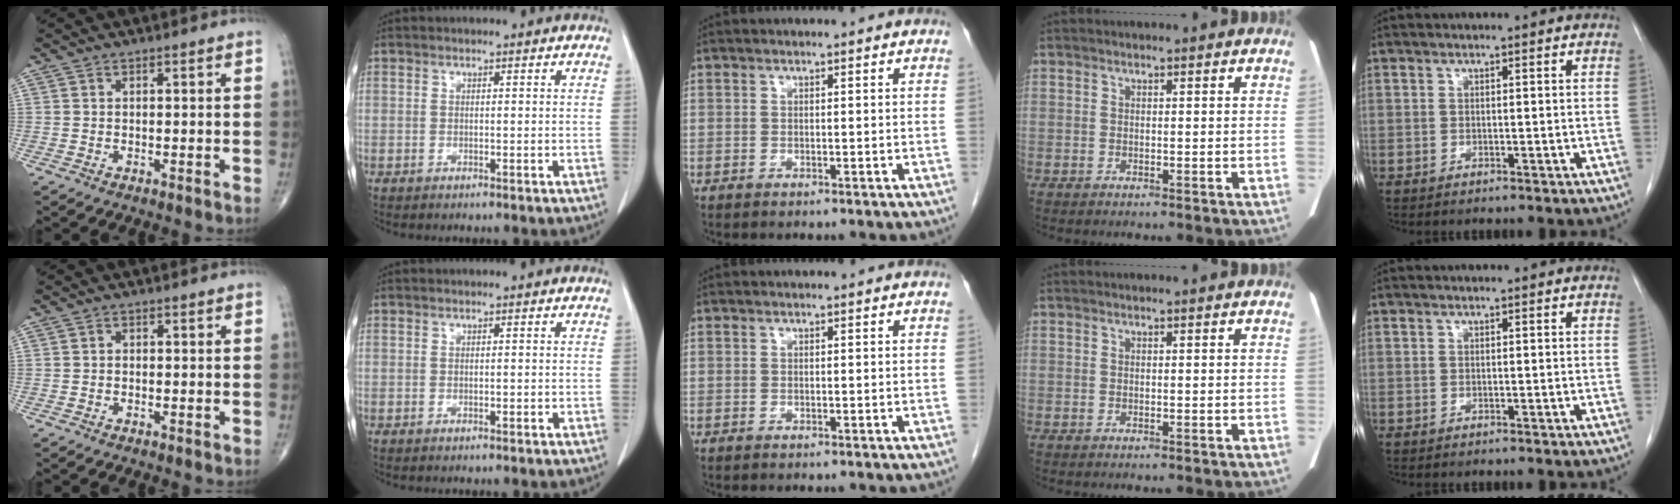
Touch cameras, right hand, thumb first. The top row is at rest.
{"thumb": {"total": 0.5, "force": [-0.2, 0.5, 0.2], "torque": [0.004, 0.003, -0.007]}, "index": {"total": 0.6, "force": [-0.2, 0.2, 0.6], "torque": [-0.012, -0.001, -0.001]}}